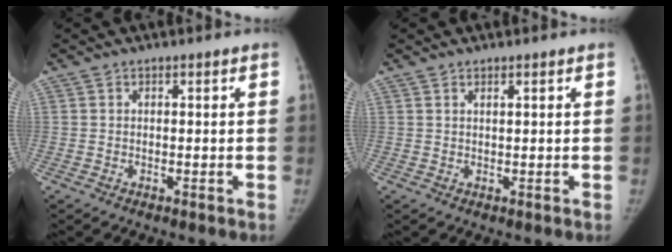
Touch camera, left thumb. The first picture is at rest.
{"total": 0.7, "force": [0.5, 0.0, 0.5], "torque": [-0.007, -0.003, 0.011]}